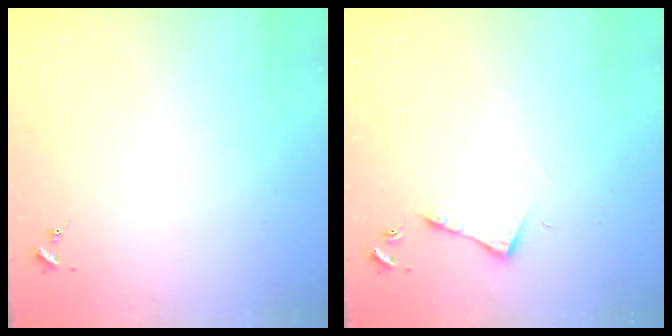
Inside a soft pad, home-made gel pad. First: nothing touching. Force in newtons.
{"total": 6.1, "press": 6.0, "slide": 0.8}